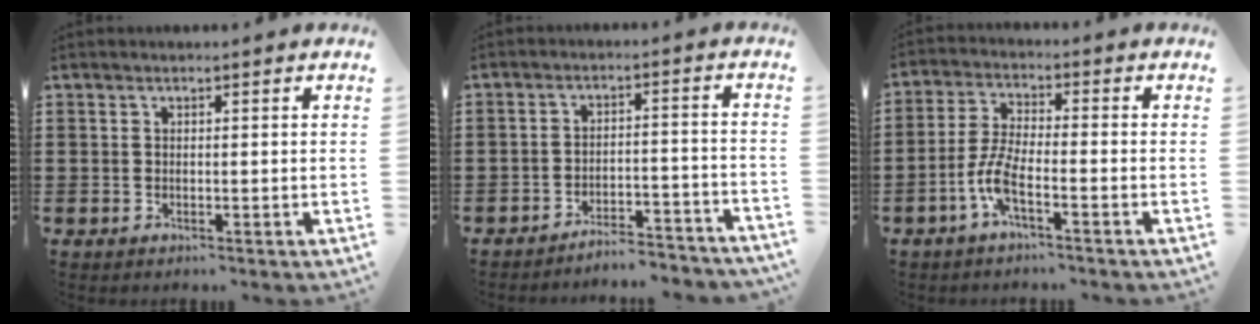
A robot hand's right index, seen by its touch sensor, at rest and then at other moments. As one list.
[{"total": 4.6, "force": [-4.5, 0.0, 0.7], "torque": [-0.016, 0.001, -0.093]}, {"total": 6.2, "force": [-3.0, 1.1, 5.3], "torque": [-0.139, -0.021, -0.064]}]